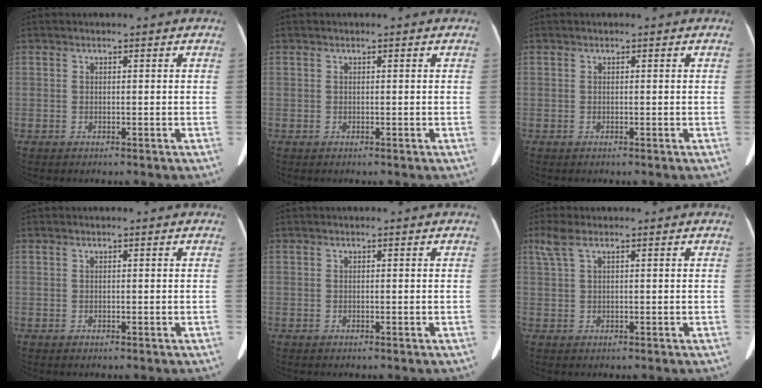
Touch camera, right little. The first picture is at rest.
{"total": 0.0}
{"total": 0.0}
{"total": 0.0}
{"total": 0.0}
{"total": 2.9, "force": [1.7, 0.7, 2.2], "torque": [-0.060, 0.022, 0.043]}